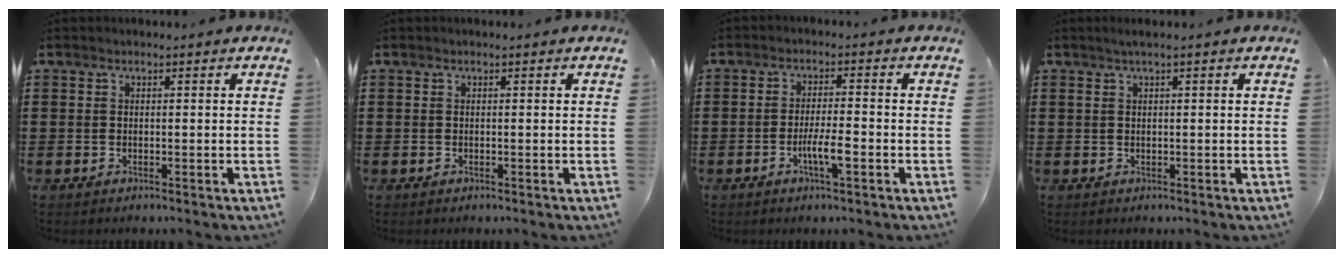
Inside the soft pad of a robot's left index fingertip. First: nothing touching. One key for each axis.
{"total": 0.0}
{"total": 4.4, "fx": -1.7, "fy": 0.8, "fz": 4.0, "tx": -0.074, "ty": 0.001, "tz": -0.032}
{"total": 1.2, "fx": 0.3, "fy": 0.0, "fz": 1.1, "tx": -0.019, "ty": -0.002, "tz": 0.006}